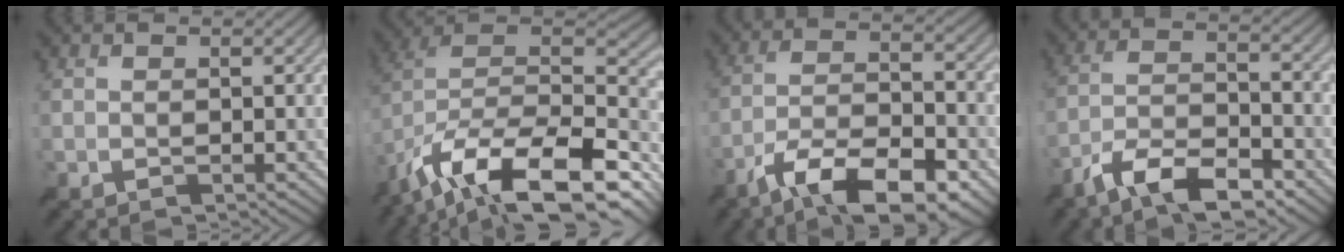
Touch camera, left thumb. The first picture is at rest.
{"total": 19.3, "force": [-11.6, 8.7, 12.7], "torque": [-0.259, -0.017, -0.189]}
{"total": 13.4, "force": [-8.7, 4.2, 9.3], "torque": [-0.172, -0.001, -0.155]}
{"total": 9.6, "force": [-6.9, 2.9, 6.1], "torque": [-0.109, 0.002, -0.138]}